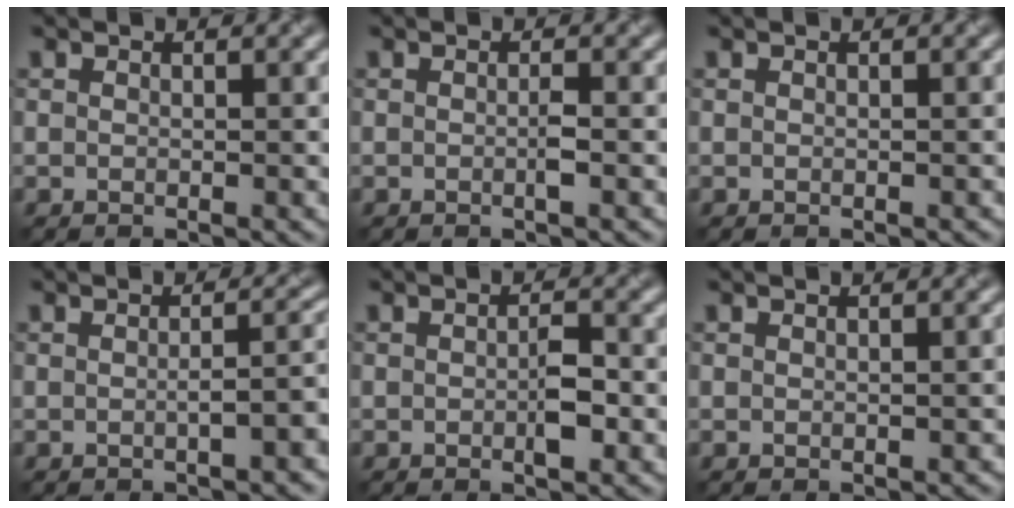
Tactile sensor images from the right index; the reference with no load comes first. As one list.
[{"total": 0.9, "force": [-0.3, 0.0, 0.8], "torque": [-0.015, -0.001, -0.006]}, {"total": 0.0}, {"total": 3.6, "force": [-0.8, 1.2, 3.3], "torque": [-0.037, 0.005, -0.009]}, {"total": 2.1, "force": [-0.6, 0.7, 1.9], "torque": [-0.033, -0.003, -0.012]}, {"total": 0.6, "force": [-0.2, 0.2, 0.5], "torque": [-0.006, 0.000, 0.001]}]